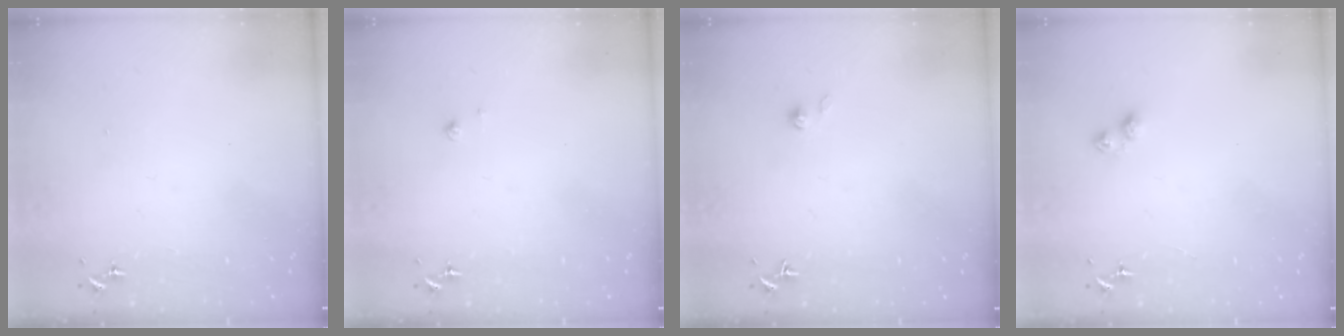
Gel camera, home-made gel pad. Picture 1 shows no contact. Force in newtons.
{"total": 2.1, "press": 2.1, "slide": 0.2}
{"total": 2.2, "press": 2.2, "slide": 0.2}
{"total": 2.8, "press": 2.7, "slide": 0.4}